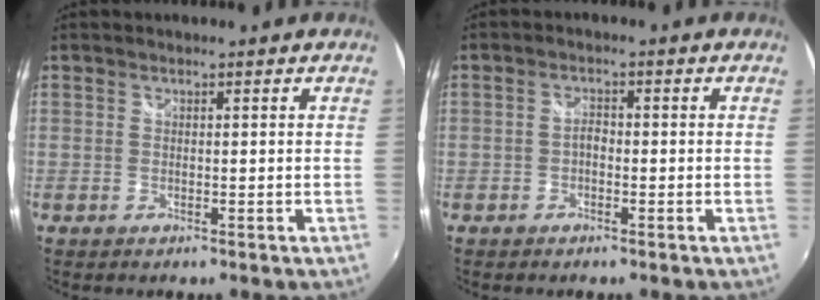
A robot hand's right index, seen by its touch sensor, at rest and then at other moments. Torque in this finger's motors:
{"motor_torque": [0.05, 0.05, 0.14, 0.04]}